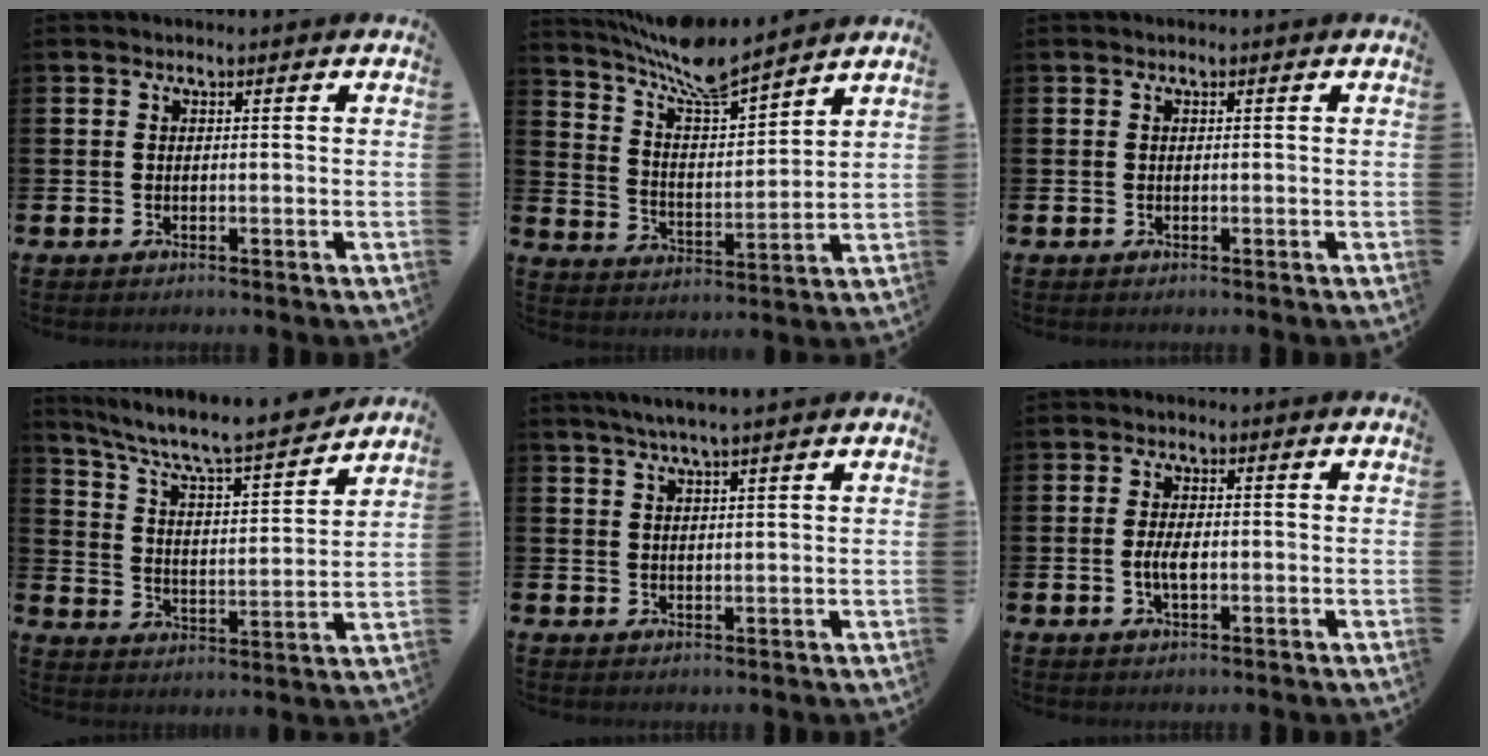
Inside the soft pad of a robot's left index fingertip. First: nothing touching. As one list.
[{"total": 8.7, "force": [8.2, 0.6, 3.0], "torque": [-0.089, -0.053, 0.145]}, {"total": 0.0}, {"total": 7.5, "force": [6.9, 0.8, 3.0], "torque": [-0.089, -0.053, 0.111]}, {"total": 3.5, "force": [3.0, -0.2, 1.8], "torque": [-0.034, -0.006, 0.053]}, {"total": 2.7, "force": [-0.3, 1.2, 2.4], "torque": [-0.036, -0.002, -0.009]}]